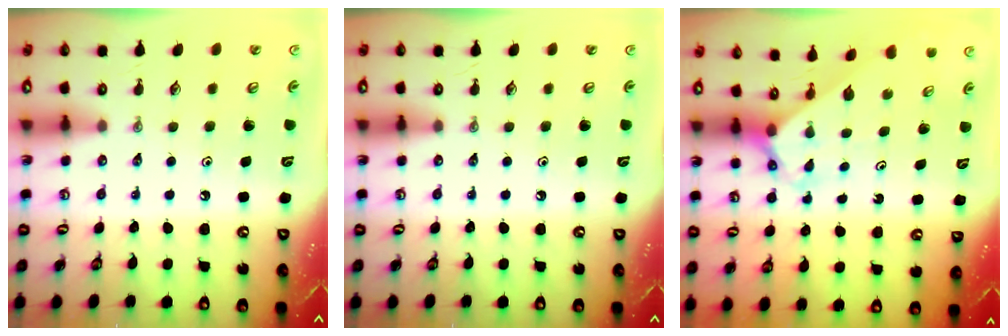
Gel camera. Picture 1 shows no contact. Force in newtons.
{"total": 0.0}
{"total": 2.6, "press": 2.6, "slide": 0.2}